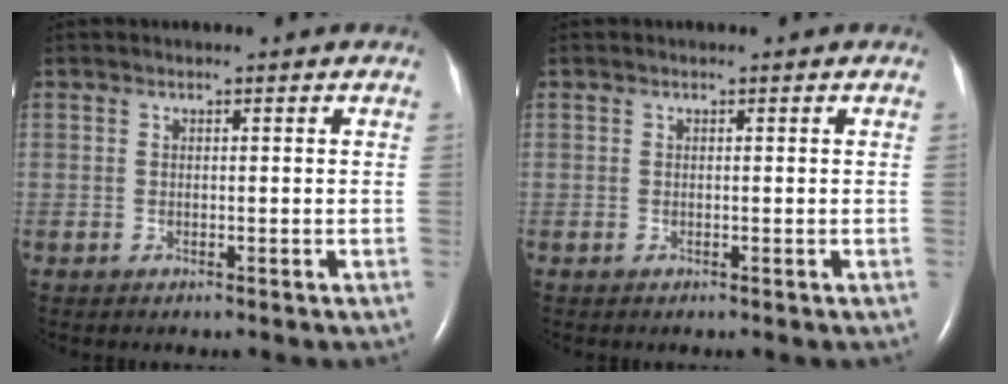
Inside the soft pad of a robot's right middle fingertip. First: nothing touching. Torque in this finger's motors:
{"motor_torque": [0.00, -0.42, 0.06, 0.01]}